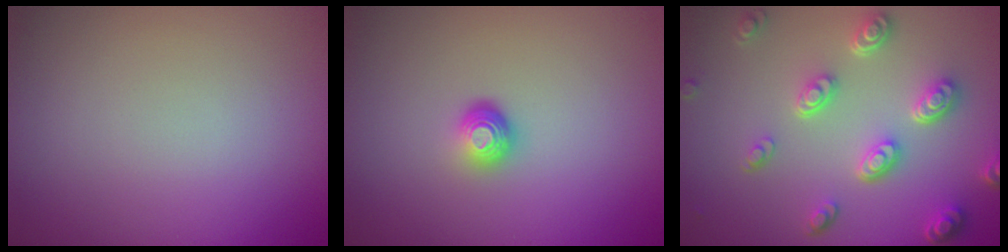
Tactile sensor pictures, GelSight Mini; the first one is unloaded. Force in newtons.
{"total": 1.6, "press": 1.0, "slide": 1.3}
{"total": 4.7, "press": 3.6, "slide": 3.1}